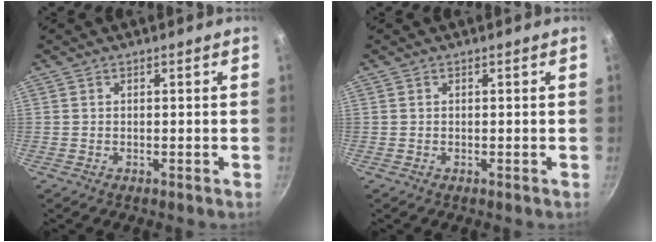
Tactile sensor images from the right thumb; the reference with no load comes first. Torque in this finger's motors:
{"motor_torque": [0.04, -0.04, 0.26, 0.11, 0.04]}